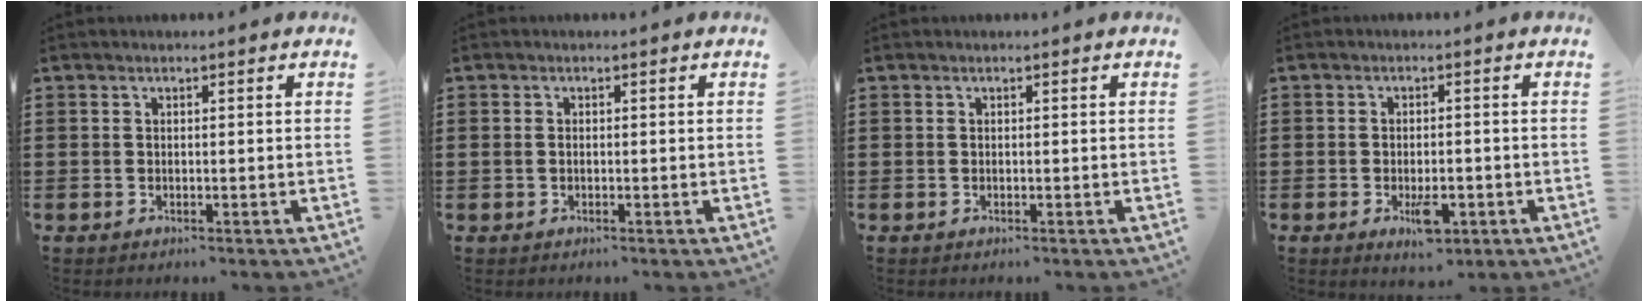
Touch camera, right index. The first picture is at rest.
{"total": 0.6, "force": [-0.1, 0.4, 0.5], "torque": [-0.013, 0.001, -0.002]}
{"total": 0.0}
{"total": 4.3, "force": [-1.7, 1.9, 3.5], "torque": [-0.063, 0.001, -0.028]}